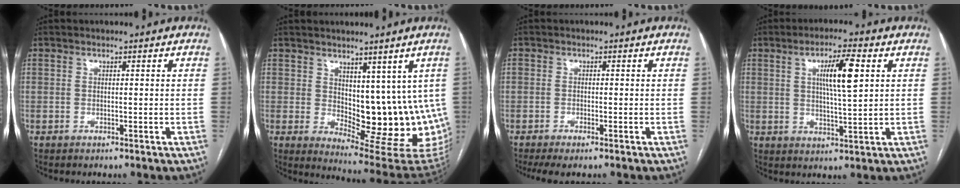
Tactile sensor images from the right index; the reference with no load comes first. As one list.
[{"total": 14.8, "force": [2.0, 7.6, 12.6], "torque": [-0.156, -0.013, 0.049]}, {"total": 3.7, "force": [-2.6, 1.2, 2.3], "torque": [-0.048, -0.007, -0.046]}, {"total": 7.9, "force": [2.4, 0.8, 7.5], "torque": [-0.130, 0.004, 0.041]}]